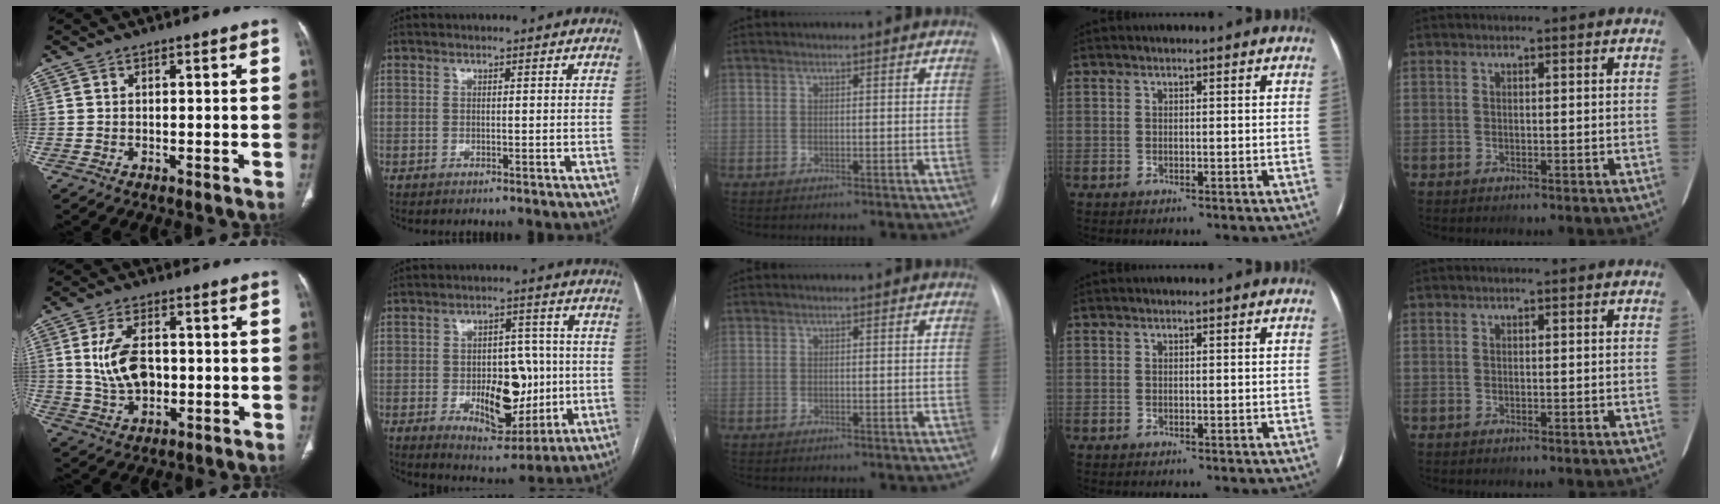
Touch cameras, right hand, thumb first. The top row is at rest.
{"thumb": {"total": 9.3, "force": [0.4, 5.6, 7.4], "torque": [-0.136, 0.002, 0.016]}, "index": {"total": 11.9, "force": [-1.9, 6.1, 10.1], "torque": [-0.148, 0.009, -0.017]}}